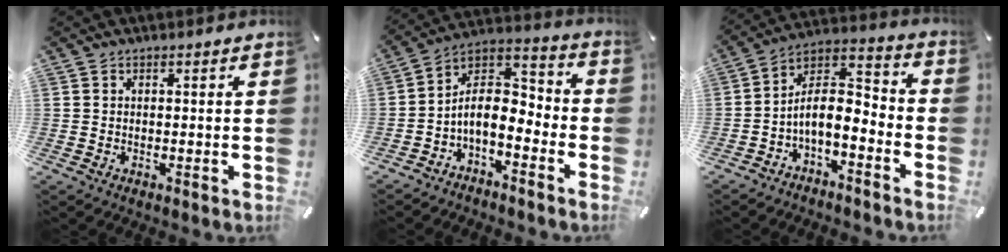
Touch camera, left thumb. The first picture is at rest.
{"total": 9.2, "force": [-3.6, 5.9, 6.0], "torque": [-0.106, 0.010, -0.067]}
{"total": 8.3, "force": [-3.9, 4.5, 5.8], "torque": [-0.113, 0.008, -0.073]}